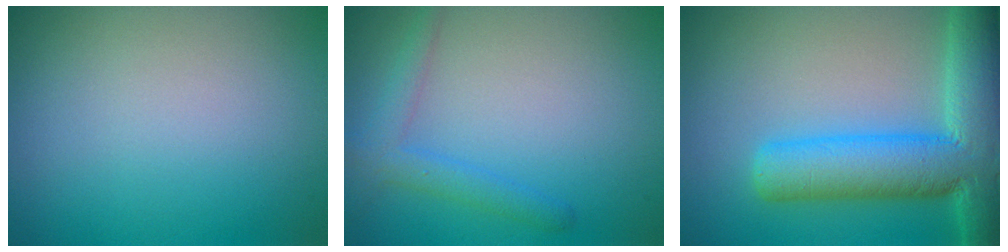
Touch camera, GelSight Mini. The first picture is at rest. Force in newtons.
{"total": 2.4, "press": 2.4, "slide": 0.1}
{"total": 10.3, "press": 10.3, "slide": 0.5}